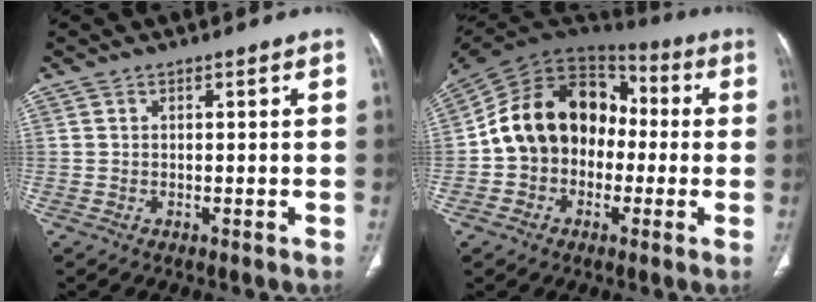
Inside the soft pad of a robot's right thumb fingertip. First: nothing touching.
{"total": 17.8, "force": [-1.0, 13.8, 11.1], "torque": [-0.157, 0.047, -0.027]}